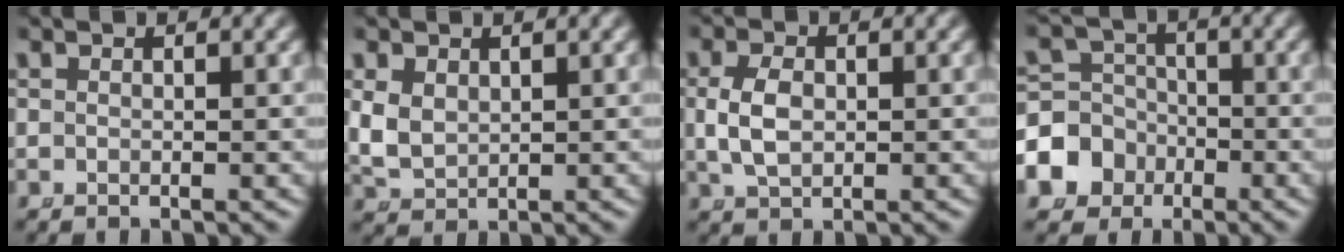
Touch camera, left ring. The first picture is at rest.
{"total": 4.6, "force": [0.4, 4.2, 1.9], "torque": [-0.076, -0.021, 0.021]}
{"total": 3.2, "force": [0.0, 2.2, 2.3], "torque": [-0.062, -0.009, 0.012]}
{"total": 8.6, "force": [-2.7, 7.8, 2.4], "torque": [-0.067, -0.037, -0.043]}